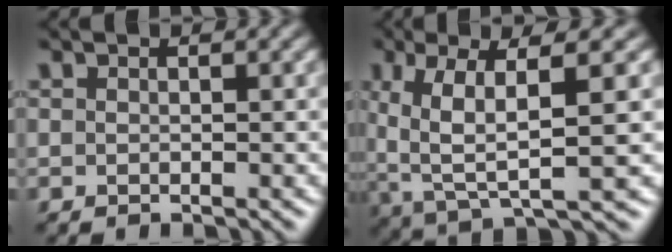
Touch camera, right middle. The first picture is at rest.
{"total": 7.8, "force": [1.0, 1.9, 7.5], "torque": [-0.147, 0.000, 0.019]}